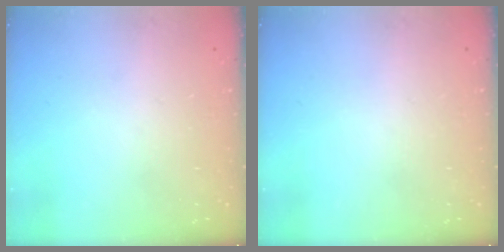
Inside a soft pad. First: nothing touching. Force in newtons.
{"total": 0.0}